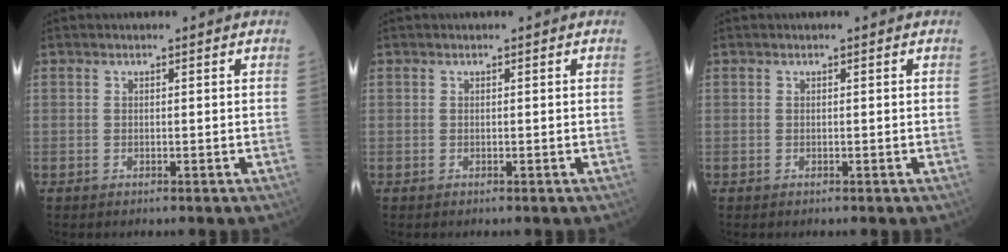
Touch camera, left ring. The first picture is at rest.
{"total": 0.0}
{"total": 0.0}